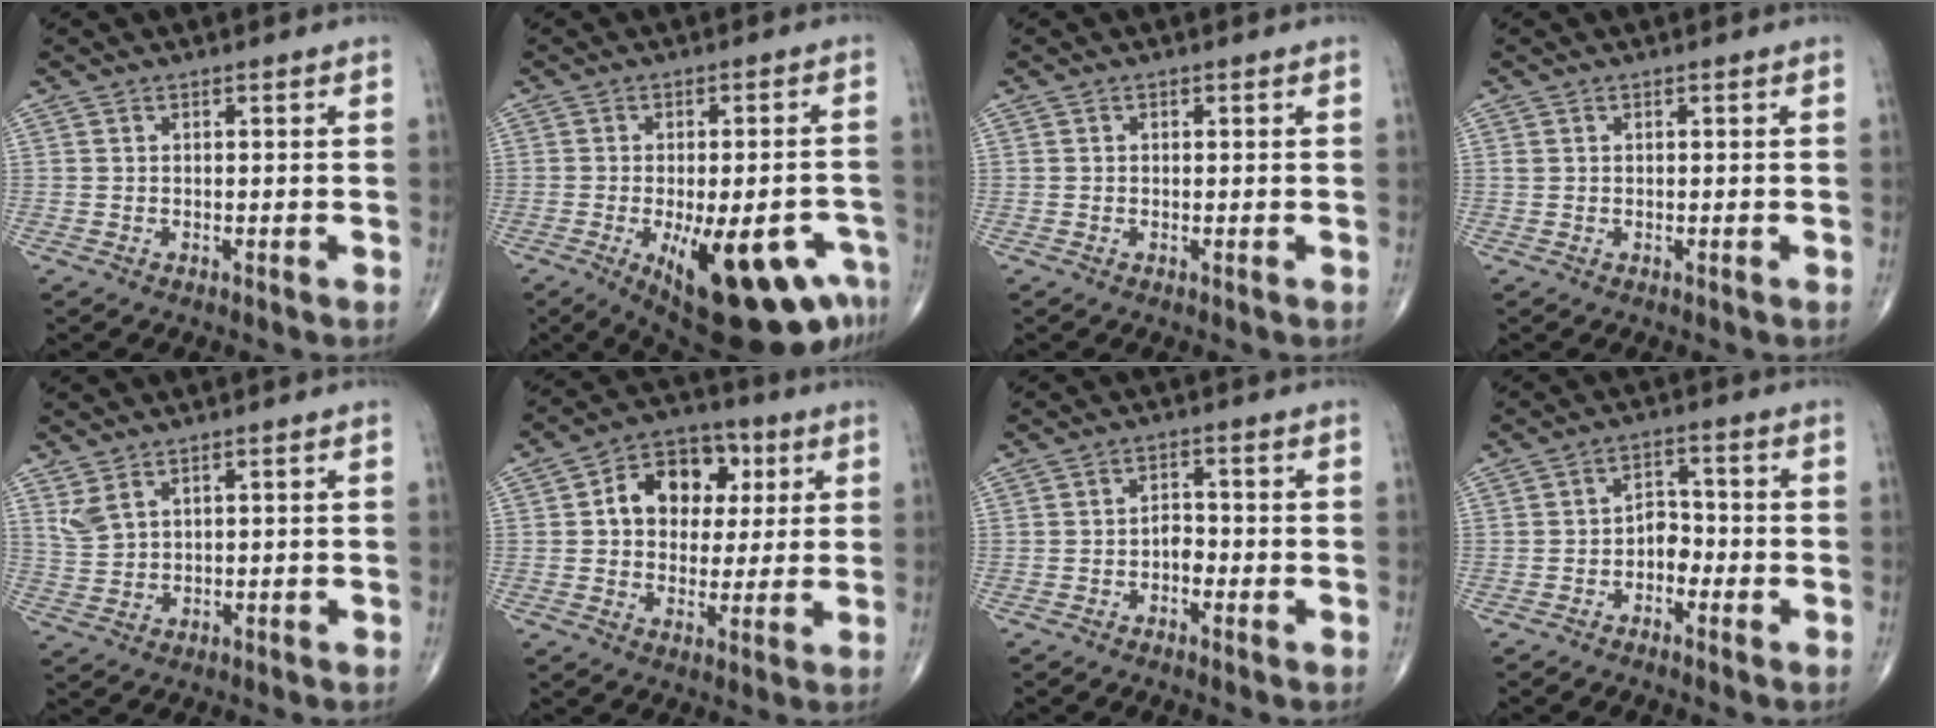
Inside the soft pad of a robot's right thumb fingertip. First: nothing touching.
{"total": 20.3, "force": [-9.5, 7.6, 16.3], "torque": [-0.156, 0.013, -0.116]}
{"total": 0.0}
{"total": 0.6, "force": [0.2, 0.5, 0.2], "torque": [-0.002, 0.002, 0.004]}
{"total": 3.6, "force": [2.4, 1.6, 2.1], "torque": [-0.044, -0.009, 0.058]}
{"total": 13.0, "force": [2.9, 9.8, 8.0], "torque": [-0.078, 0.011, 0.038]}
{"total": 2.9, "force": [-1.1, 1.7, 2.0], "torque": [-0.018, 0.012, -0.025]}
{"total": 4.1, "force": [-1.7, 2.7, 2.5], "torque": [-0.016, 0.024, -0.041]}